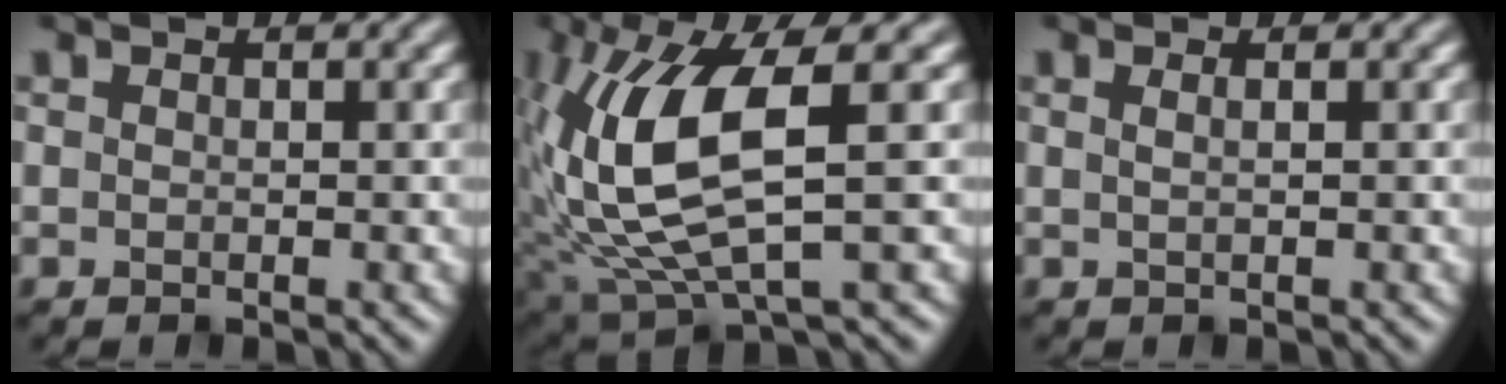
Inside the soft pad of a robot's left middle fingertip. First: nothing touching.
{"total": 9.4, "force": [0.9, 3.1, 8.8], "torque": [-0.194, -0.009, 0.023]}
{"total": 2.5, "force": [1.2, 1.5, 1.6], "torque": [-0.005, 0.013, -0.011]}